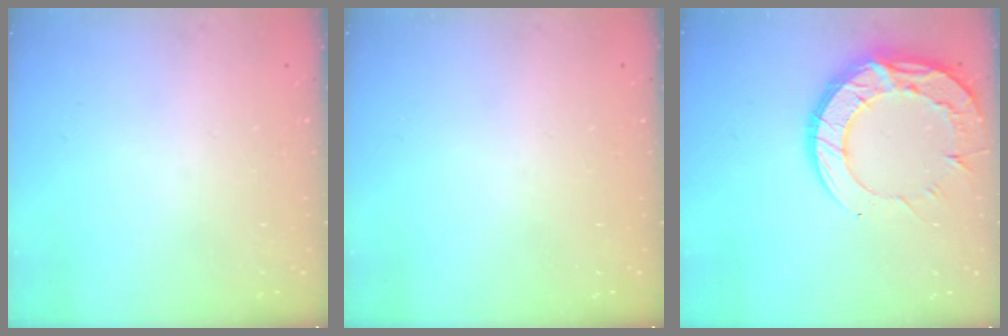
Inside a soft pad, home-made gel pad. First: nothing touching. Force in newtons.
{"total": 0.0}
{"total": 19.5, "press": 19.4, "slide": 1.6}